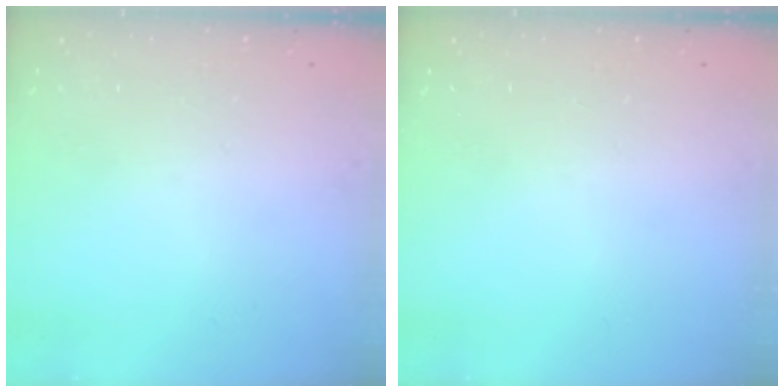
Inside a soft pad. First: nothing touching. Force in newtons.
{"total": 0.0}